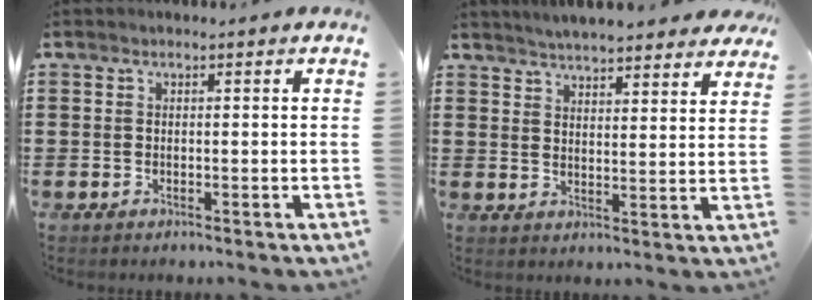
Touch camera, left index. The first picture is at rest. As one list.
[{"total": 4.7, "force": [4.6, 0.1, 0.5], "torque": [-0.029, -0.021, 0.083]}]